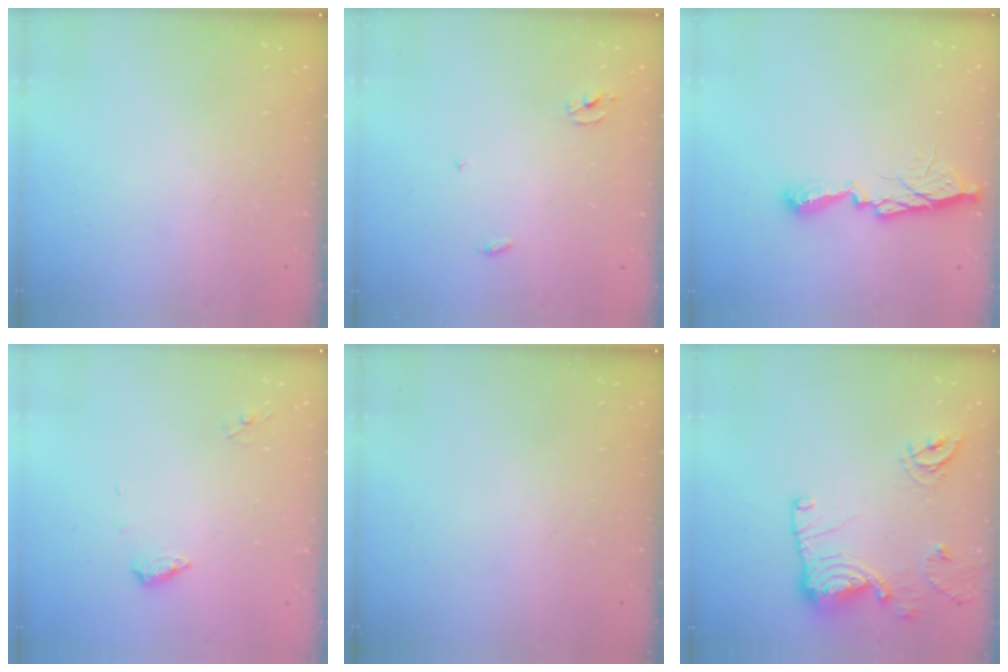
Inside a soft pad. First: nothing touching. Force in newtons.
{"total": 2.3, "press": 2.3, "slide": 0.1}
{"total": 9.9, "press": 9.9, "slide": 0.3}
{"total": 6.3, "press": 6.2, "slide": 0.6}
{"total": 0.0}
{"total": 13.7, "press": 13.6, "slide": 1.4}